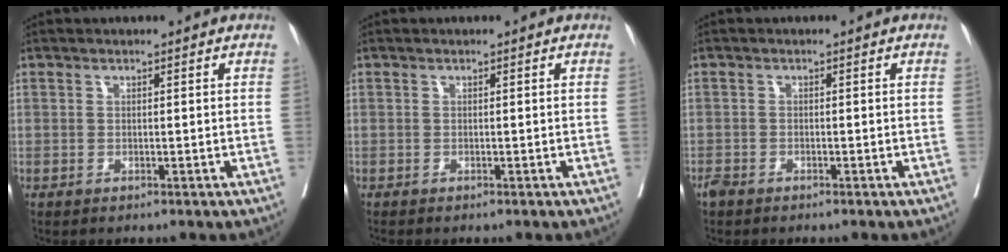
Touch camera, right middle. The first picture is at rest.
{"total": 0.6, "force": [-0.5, 0.1, 0.2], "torque": [-0.003, -0.001, -0.011]}
{"total": 1.2, "force": [-1.0, 0.3, 0.5], "torque": [-0.017, -0.004, -0.021]}